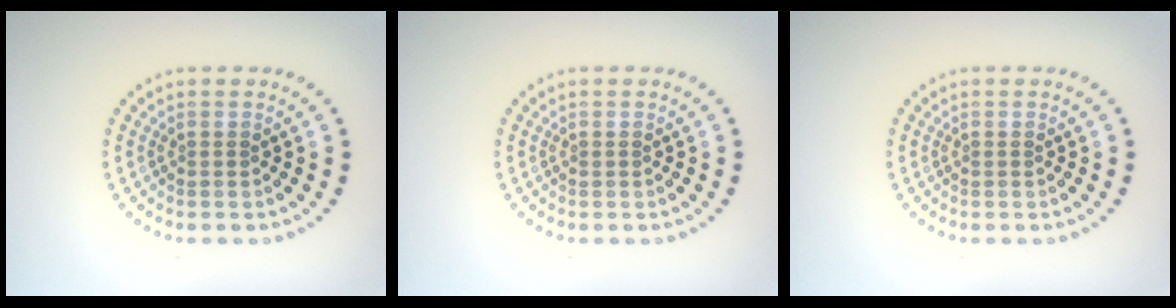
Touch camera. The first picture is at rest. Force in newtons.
{"total": 0.0}
{"total": 0.0}